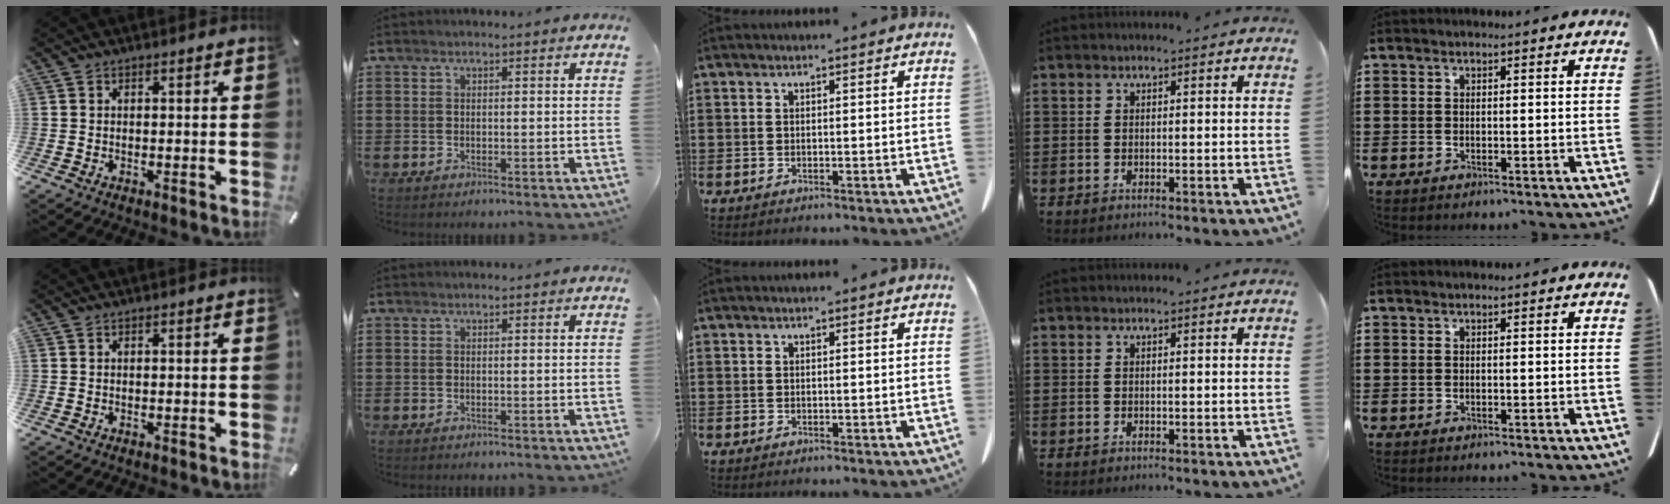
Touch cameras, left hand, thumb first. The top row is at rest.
{}